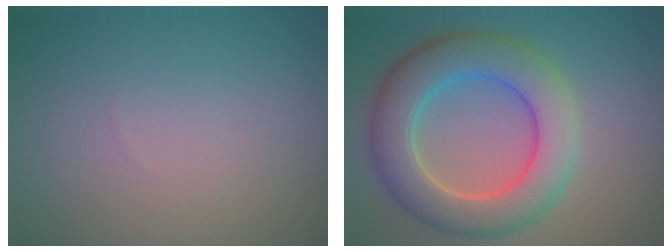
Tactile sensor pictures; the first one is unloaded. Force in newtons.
{"total": 8.0, "press": 8.0, "slide": 0.4}